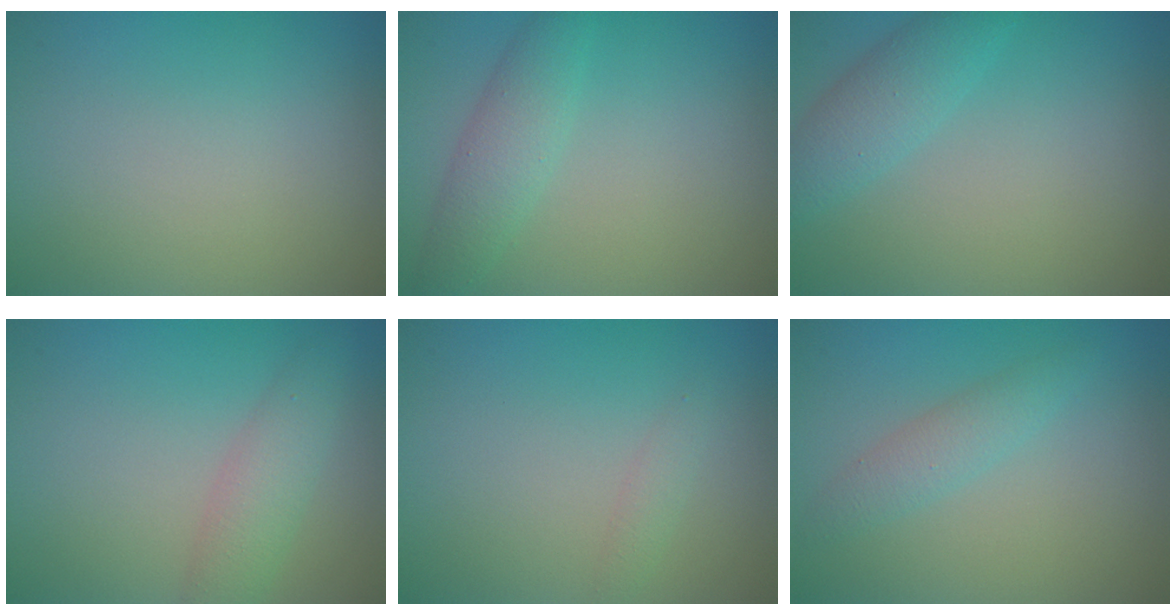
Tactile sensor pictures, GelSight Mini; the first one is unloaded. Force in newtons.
{"total": 2.9, "press": 2.9, "slide": 0.2}
{"total": 3.1, "press": 3.1, "slide": 0.2}
{"total": 2.8, "press": 2.8, "slide": 0.2}
{"total": 0.9, "press": 0.9, "slide": 0.1}
{"total": 2.0, "press": 2.0, "slide": 0.0}